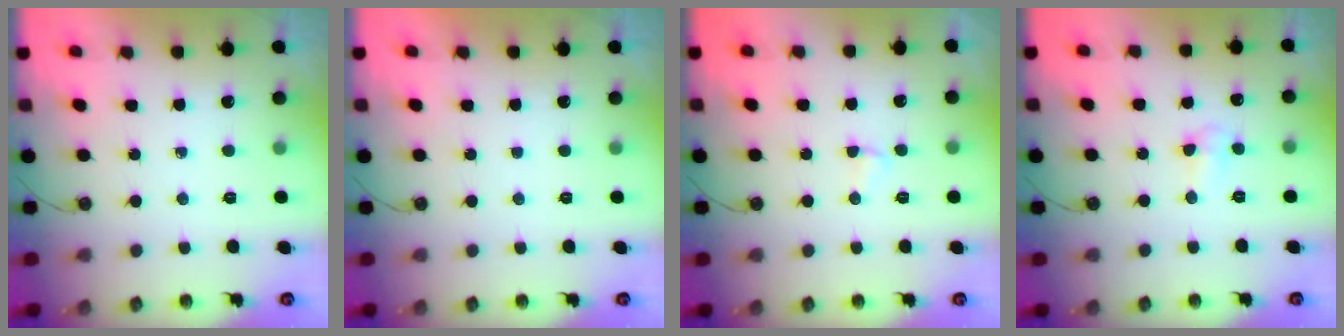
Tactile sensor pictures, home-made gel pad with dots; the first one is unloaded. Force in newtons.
{"total": 0.0}
{"total": 2.5, "press": 2.5, "slide": 0.7}
{"total": 4.9, "press": 4.8, "slide": 0.8}